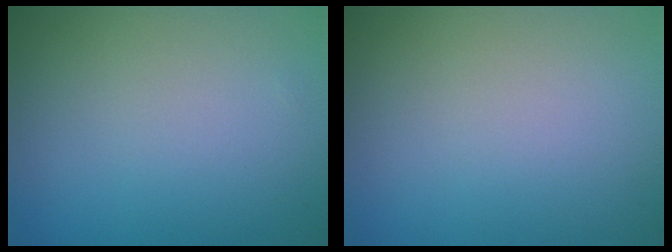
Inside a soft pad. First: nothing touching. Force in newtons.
{"total": 0.0}